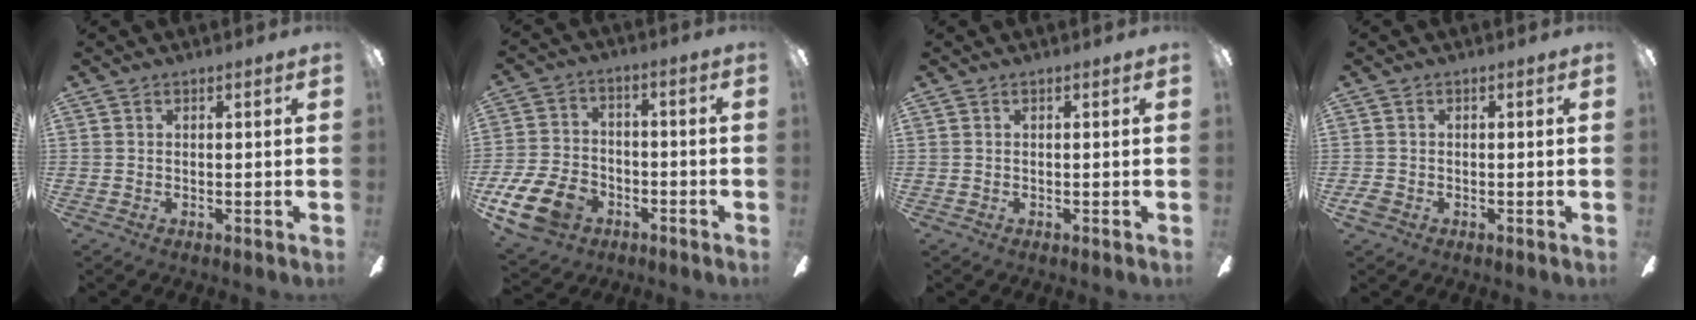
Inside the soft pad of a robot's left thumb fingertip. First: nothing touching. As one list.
[{"total": 13.6, "force": [-7.1, 8.9, 7.4], "torque": [-0.165, 0.047, -0.128]}, {"total": 0.0}, {"total": 1.9, "force": [-0.8, 1.5, 0.8], "torque": [-0.013, 0.005, -0.016]}]